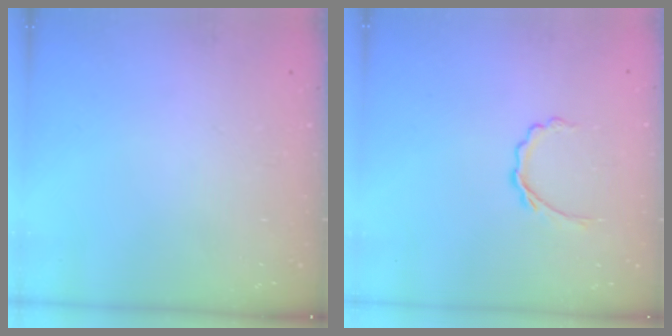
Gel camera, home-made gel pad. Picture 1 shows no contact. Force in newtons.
{"total": 3.8, "press": 3.6, "slide": 1.2}